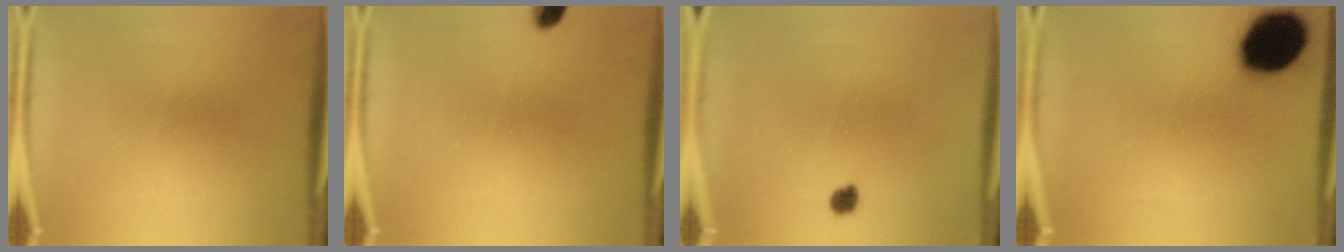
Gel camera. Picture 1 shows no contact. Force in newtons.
{"total": 2.9}
{"total": 1.8}
{"total": 17.4}